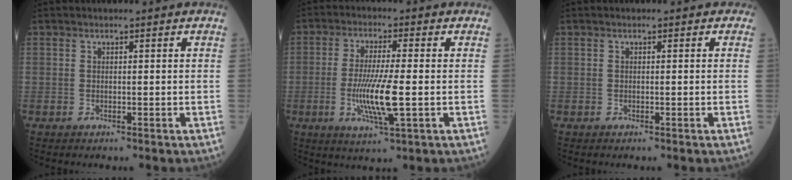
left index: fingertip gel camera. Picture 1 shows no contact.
{"total": 8.4, "force": [-1.6, 0.5, 8.2], "torque": [-0.165, -0.016, -0.031]}
{"total": 0.0}